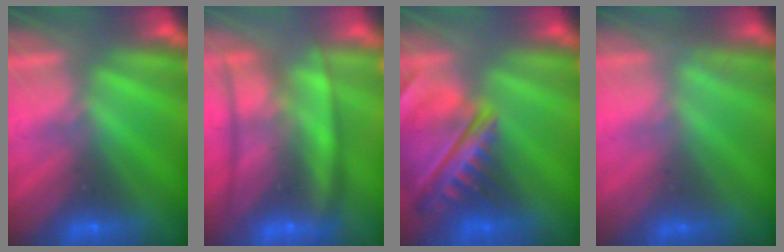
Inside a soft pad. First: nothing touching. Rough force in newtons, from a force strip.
{"total": 7.1}
{"total": 7.5}
{"total": 2.4}